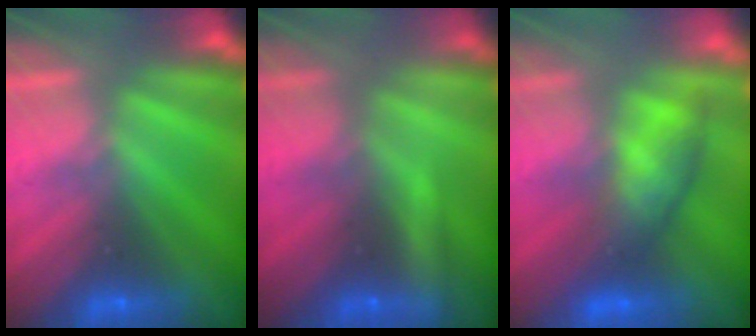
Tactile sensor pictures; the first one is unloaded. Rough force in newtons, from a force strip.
{"total": 2.1}
{"total": 6.6}